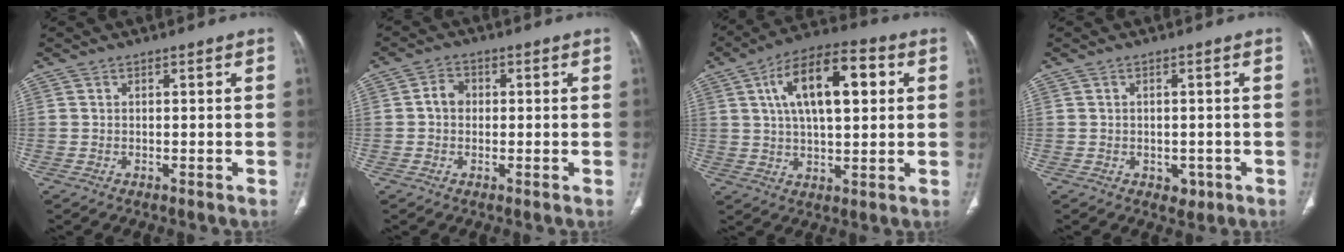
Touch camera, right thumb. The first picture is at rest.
{"total": 3.3, "force": [0.0, 2.7, 1.8], "torque": [-0.023, 0.012, -0.006]}
{"total": 16.5, "force": [4.6, 7.4, 14.0], "torque": [-0.219, 0.010, 0.072]}
{"total": 2.5, "force": [-0.8, 2.0, 1.3], "torque": [-0.006, 0.002, -0.004]}